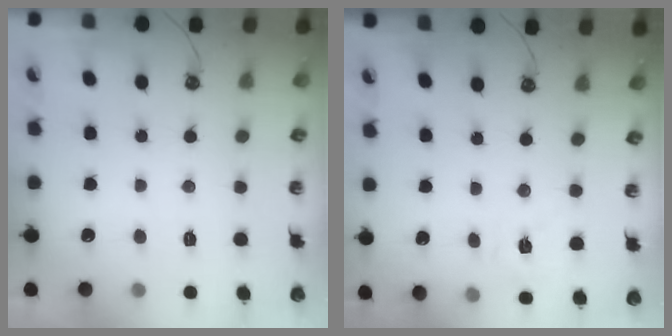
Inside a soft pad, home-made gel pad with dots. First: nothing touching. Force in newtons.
{"total": 7.8, "press": 7.8, "slide": 0.9}